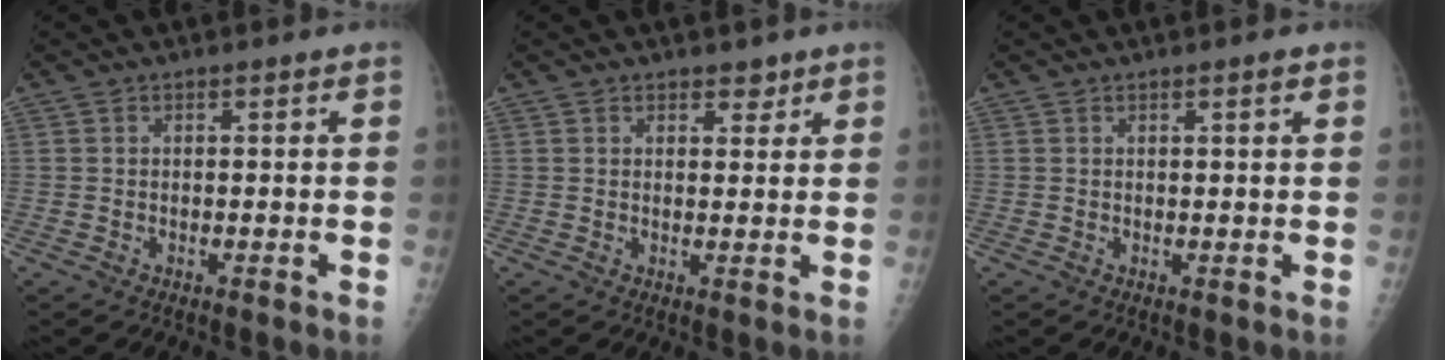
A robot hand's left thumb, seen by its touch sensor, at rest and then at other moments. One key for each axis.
{"total": 2.4, "fx": 1.8, "fy": 1.4, "fz": 0.9, "tx": 0.006, "ty": -0.010, "tz": 0.023}
{"total": 1.2, "fx": 0.7, "fy": 0.1, "fz": 0.9, "tx": -0.013, "ty": -0.003, "tz": 0.011}